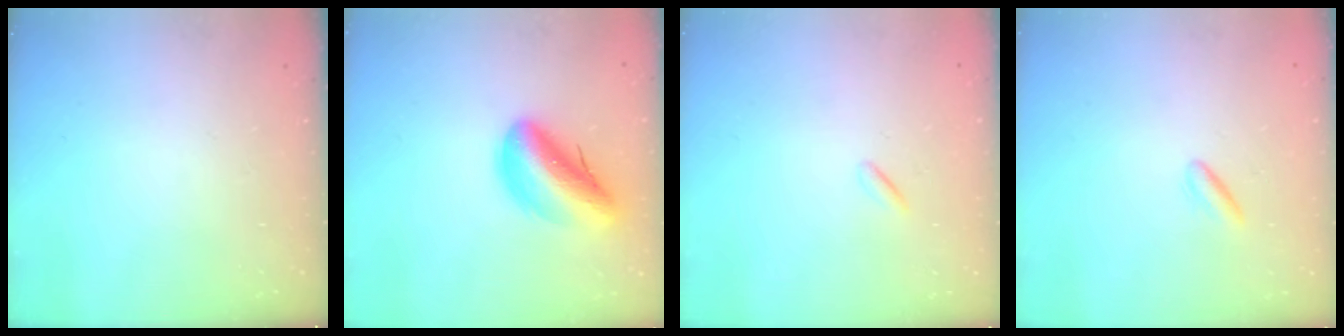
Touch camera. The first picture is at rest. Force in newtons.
{"total": 14.0, "press": 13.4, "slide": 4.1}
{"total": 0.0}
{"total": 2.2, "press": 2.0, "slide": 0.9}